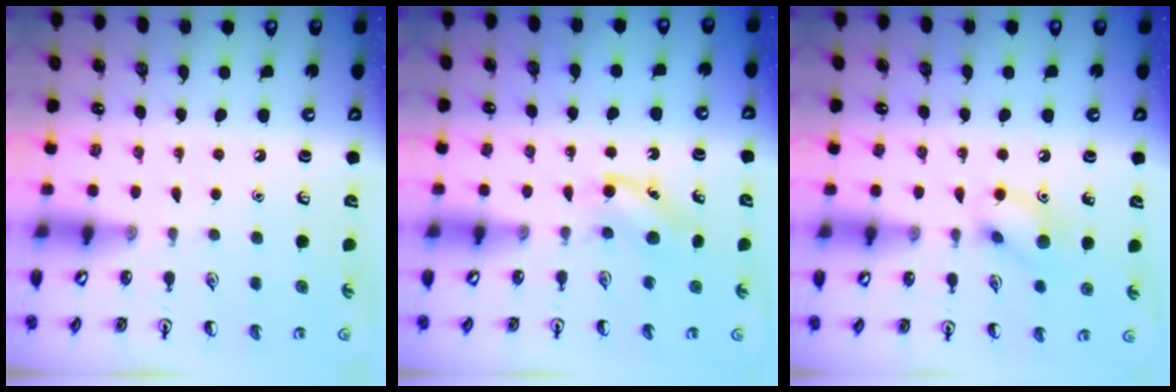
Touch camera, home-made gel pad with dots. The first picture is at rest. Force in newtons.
{"total": 4.6, "press": 4.4, "slide": 1.3}
{"total": 9.5, "press": 9.5, "slide": 0.6}